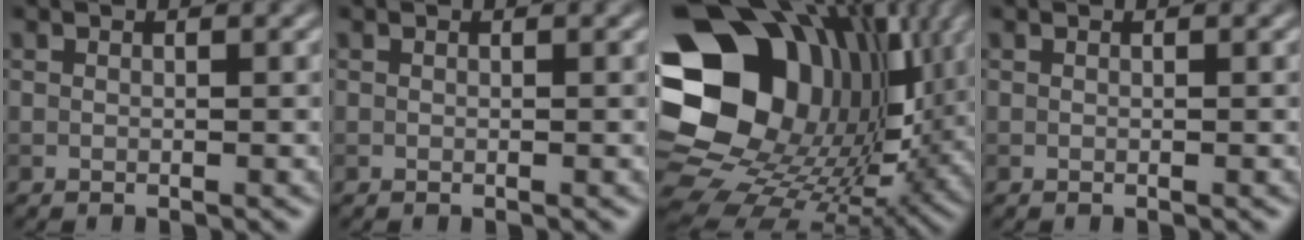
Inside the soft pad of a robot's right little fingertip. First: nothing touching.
{"total": 0.0}
{"total": 19.3, "force": [3.4, 15.2, 11.5], "torque": [-0.223, -0.011, 0.073]}
{"total": 0.0}